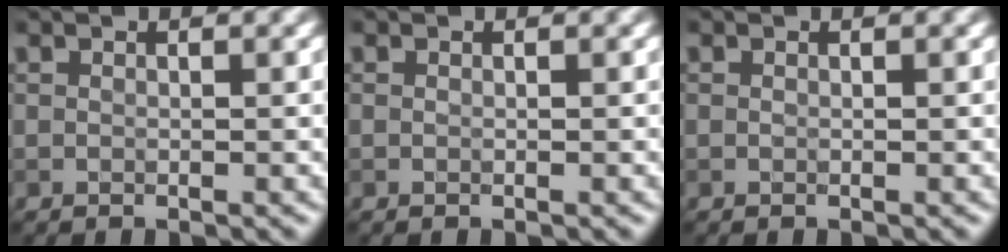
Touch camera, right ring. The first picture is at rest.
{"total": 0.0}
{"total": 0.0}